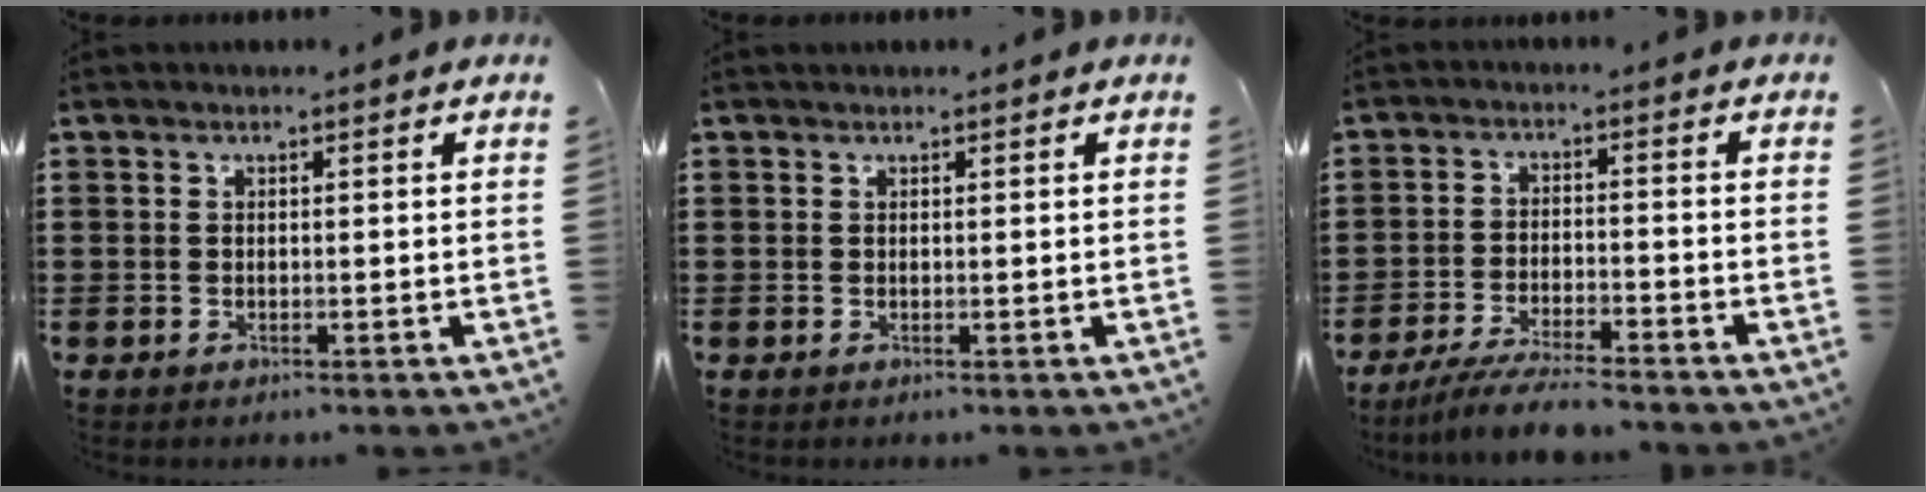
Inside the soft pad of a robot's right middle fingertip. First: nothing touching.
{"total": 0.0}
{"total": 5.5, "force": [-5.0, 0.2, 2.1], "torque": [-0.047, -0.009, -0.098]}